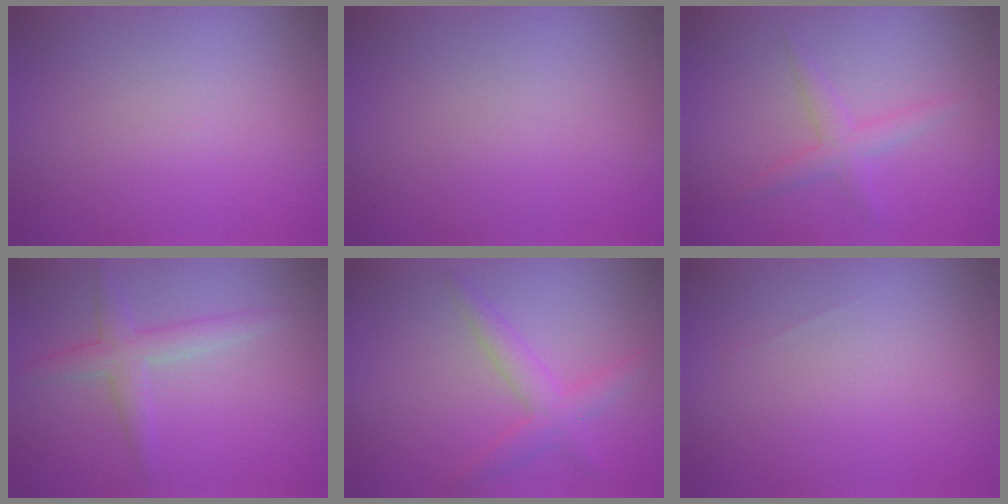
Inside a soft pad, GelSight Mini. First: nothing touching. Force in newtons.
{"total": 0.0}
{"total": 2.1, "press": 2.1, "slide": 0.1}
{"total": 2.8, "press": 2.8, "slide": 0.0}
{"total": 2.1, "press": 2.1, "slide": 0.1}
{"total": 0.0}